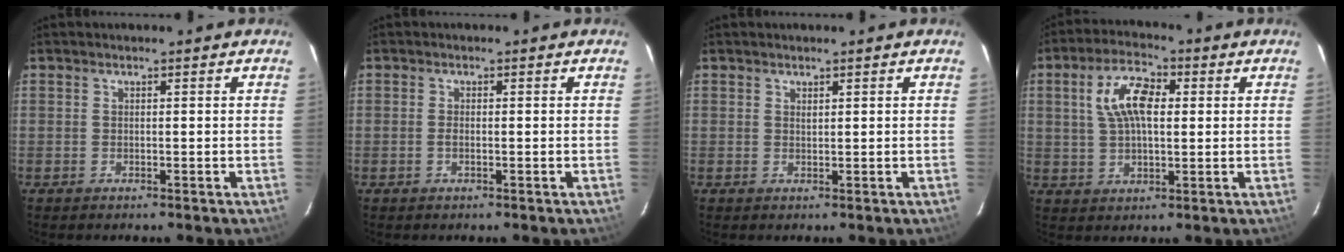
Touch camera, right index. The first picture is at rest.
{"total": 1.0, "force": [-0.2, 0.3, 1.0], "torque": [-0.022, -0.001, -0.005]}
{"total": 0.8, "force": [0.6, 0.5, 0.1], "torque": [-0.002, 0.001, 0.012]}
{"total": 9.3, "force": [2.1, 4.6, 7.8], "torque": [-0.154, 0.021, 0.039]}